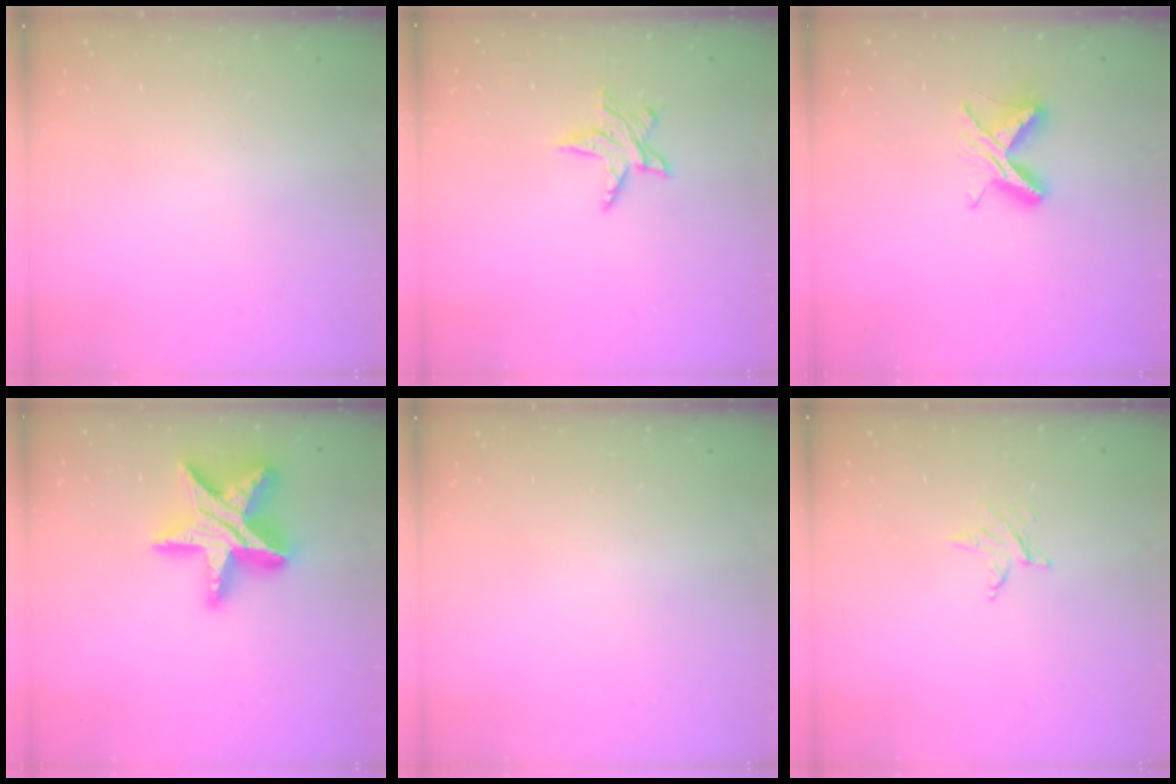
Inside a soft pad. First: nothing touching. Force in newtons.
{"total": 7.2, "press": 7.2, "slide": 0.2}
{"total": 7.5, "press": 7.4, "slide": 0.8}
{"total": 23.2, "press": 23.1, "slide": 1.8}
{"total": 0.0}
{"total": 2.4, "press": 2.4, "slide": 0.3}